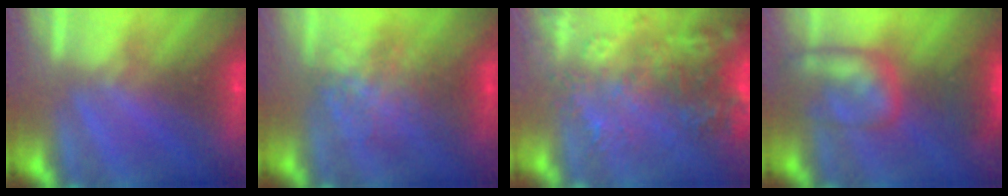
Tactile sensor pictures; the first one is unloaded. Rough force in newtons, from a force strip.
{"total": 2.2}
{"total": 6.9}
{"total": 7.6}